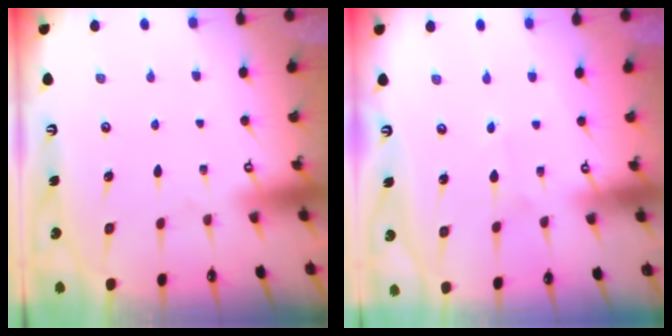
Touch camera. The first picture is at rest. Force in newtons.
{"total": 2.3, "press": 2.3, "slide": 0.2}